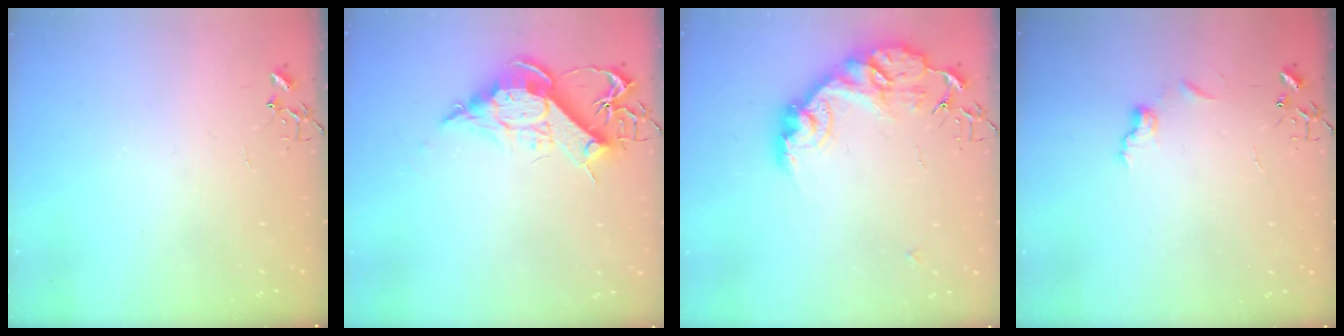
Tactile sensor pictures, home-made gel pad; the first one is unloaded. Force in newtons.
{"total": 12.5, "press": 12.4, "slide": 1.0}
{"total": 15.4, "press": 15.4, "slide": 1.1}
{"total": 6.4, "press": 6.4, "slide": 0.7}